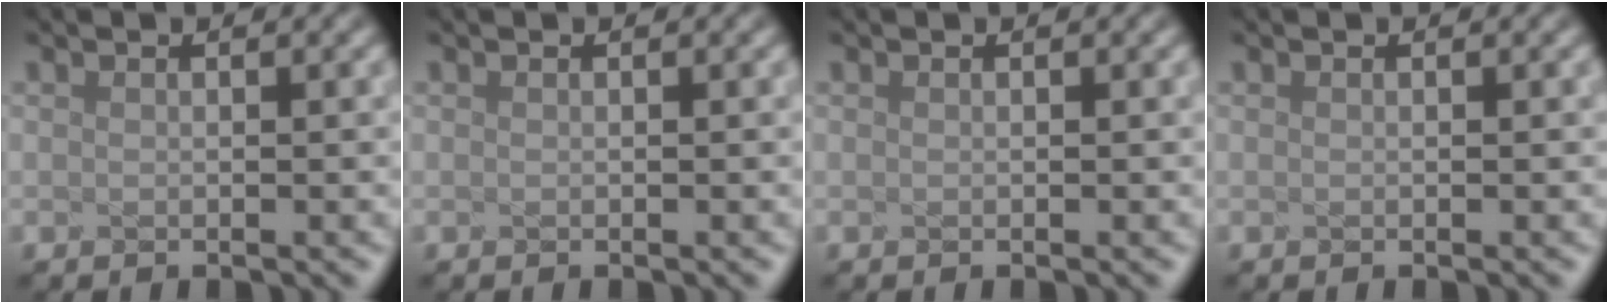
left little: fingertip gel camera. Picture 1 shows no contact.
{"total": 0.0}
{"total": 0.0}
{"total": 0.0}